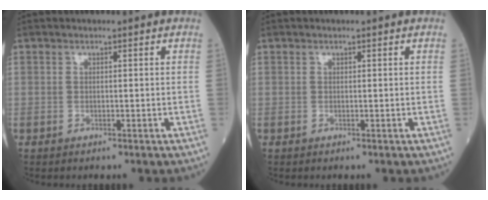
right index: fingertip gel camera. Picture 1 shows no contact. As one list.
[{"total": 0.0}]